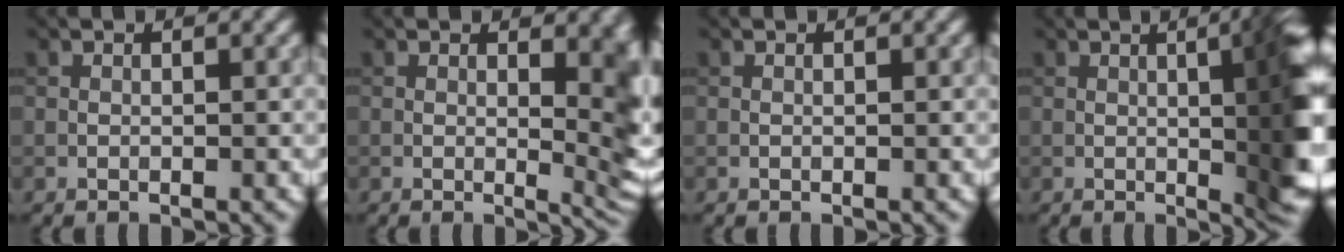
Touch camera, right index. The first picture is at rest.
{"total": 6.4, "force": [0.9, 2.6, 5.8], "torque": [-0.054, -0.008, 0.015]}
{"total": 0.0}
{"total": 10.0, "force": [0.5, 3.2, 9.5], "torque": [-0.088, 0.013, 0.003]}